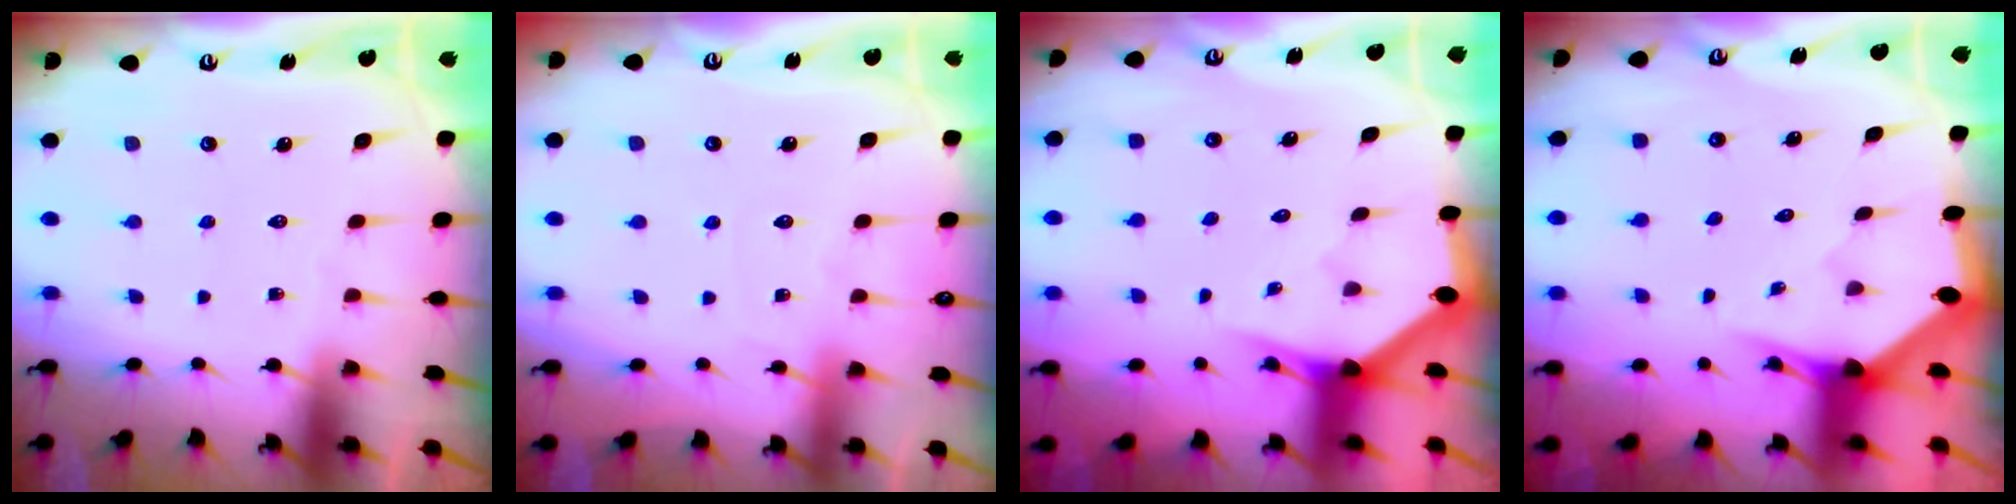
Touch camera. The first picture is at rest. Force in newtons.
{"total": 2.7, "press": 2.7, "slide": 0.3}
{"total": 2.7, "press": 2.7, "slide": 0.1}
{"total": 2.8, "press": 2.8, "slide": 0.1}